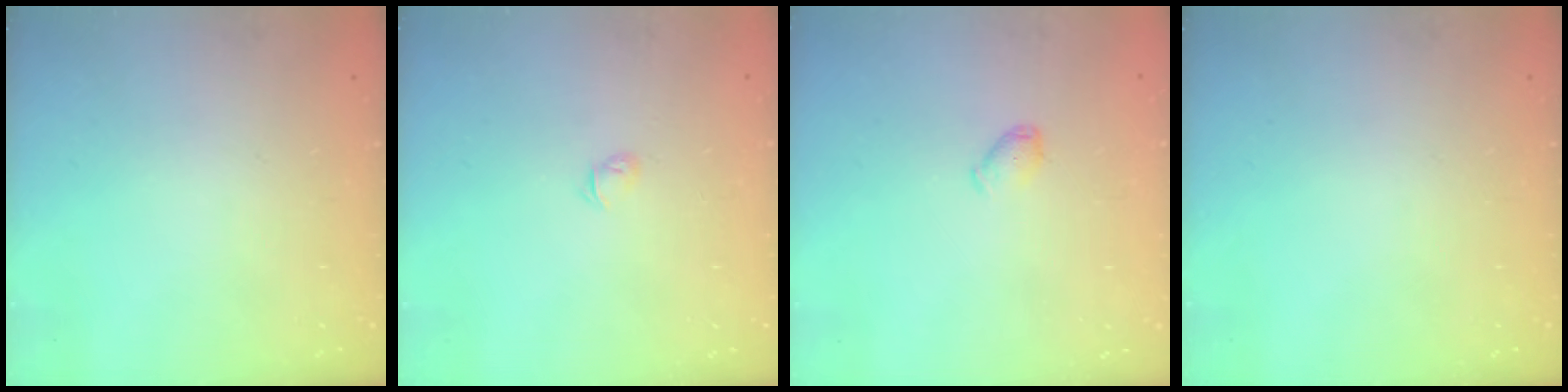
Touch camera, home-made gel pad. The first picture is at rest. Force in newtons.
{"total": 3.1, "press": 3.1, "slide": 0.5}
{"total": 4.6, "press": 4.5, "slide": 0.8}
{"total": 0.0}